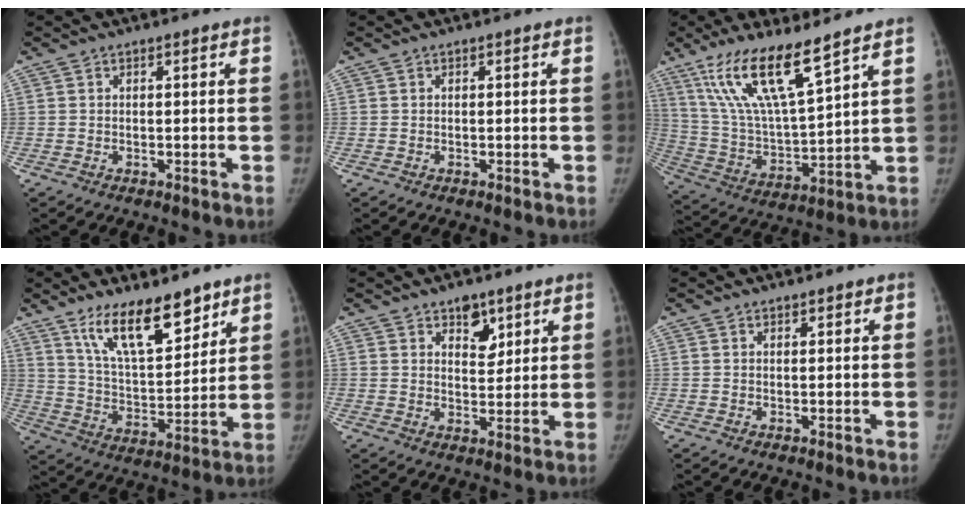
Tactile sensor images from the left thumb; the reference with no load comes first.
{"total": 0.0}
{"total": 16.9, "force": [11.1, 3.2, 12.4], "torque": [-0.229, -0.057, 0.225]}
{"total": 15.6, "force": [10.8, 5.7, 9.8], "torque": [-0.130, -0.068, 0.199]}
{"total": 5.8, "force": [3.6, 3.4, 3.1], "torque": [-0.015, -0.023, 0.056]}
{"total": 0.8, "force": [0.7, 0.4, 0.2], "torque": [0.002, -0.005, 0.010]}